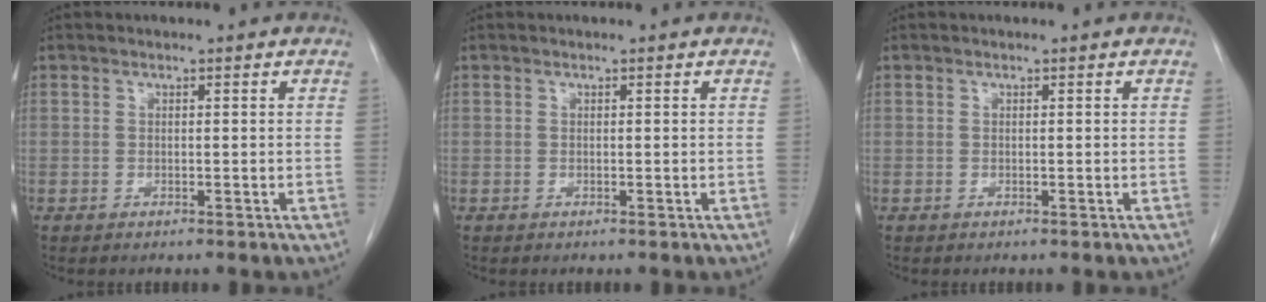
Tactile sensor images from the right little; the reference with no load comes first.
{"total": 0.0}
{"total": 0.0}